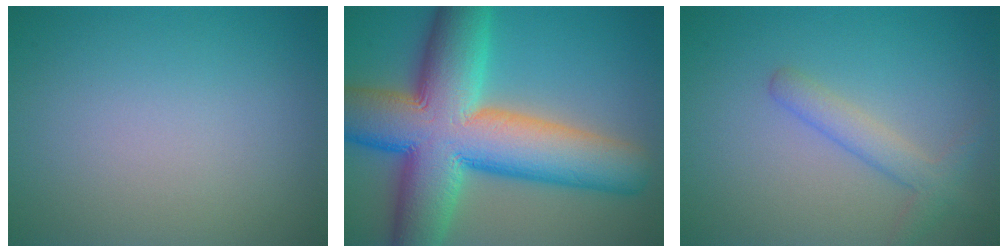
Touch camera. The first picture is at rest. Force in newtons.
{"total": 15.8, "press": 15.8, "slide": 0.6}
{"total": 2.5, "press": 2.5, "slide": 0.2}